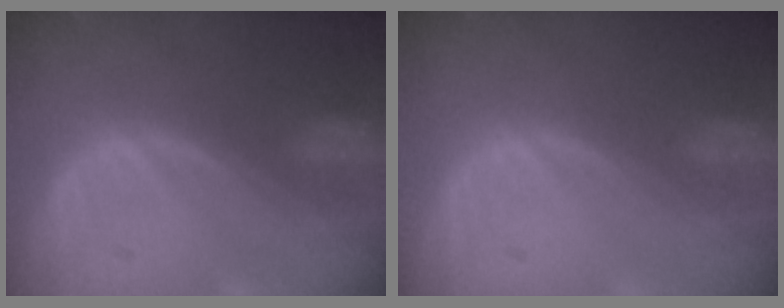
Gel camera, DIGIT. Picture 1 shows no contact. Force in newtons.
{"total": 0.0}